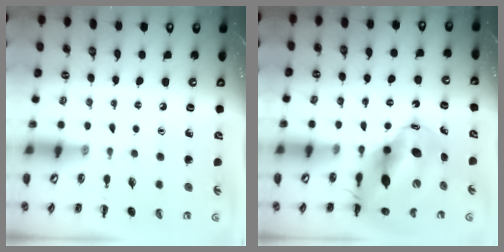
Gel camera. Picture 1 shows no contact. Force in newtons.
{"total": 15.6, "press": 15.0, "slide": 4.3}